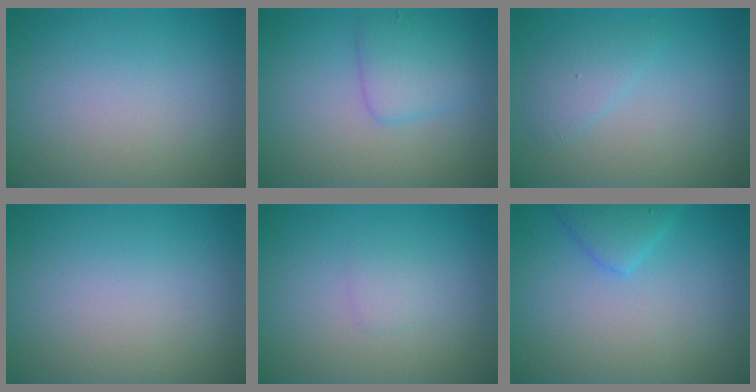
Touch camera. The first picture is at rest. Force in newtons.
{"total": 2.9, "press": 2.9, "slide": 0.1}
{"total": 1.7, "press": 1.7, "slide": 0.2}
{"total": 0.0}
{"total": 0.9, "press": 0.9, "slide": 0.0}
{"total": 2.3, "press": 2.3, "slide": 0.1}